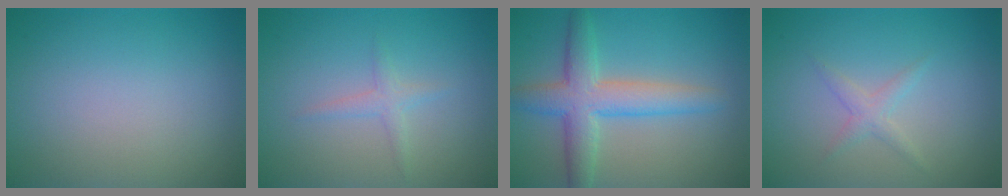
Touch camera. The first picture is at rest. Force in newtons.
{"total": 1.3, "press": 1.3, "slide": 0.0}
{"total": 5.3, "press": 5.3, "slide": 0.2}
{"total": 1.3, "press": 1.3, "slide": 0.1}